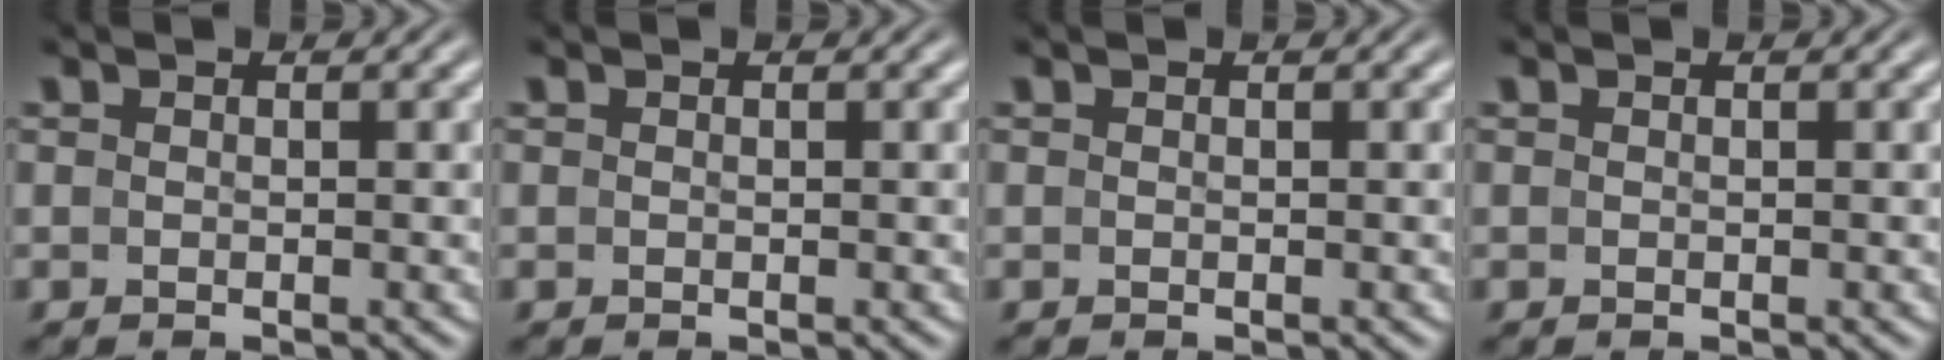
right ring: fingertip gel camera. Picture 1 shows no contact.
{"total": 0.0}
{"total": 0.0}
{"total": 0.0}